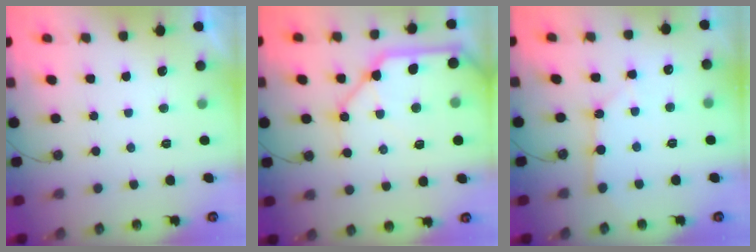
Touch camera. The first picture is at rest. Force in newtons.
{"total": 17.1, "press": 17.0, "slide": 1.9}
{"total": 2.6, "press": 2.6, "slide": 0.3}